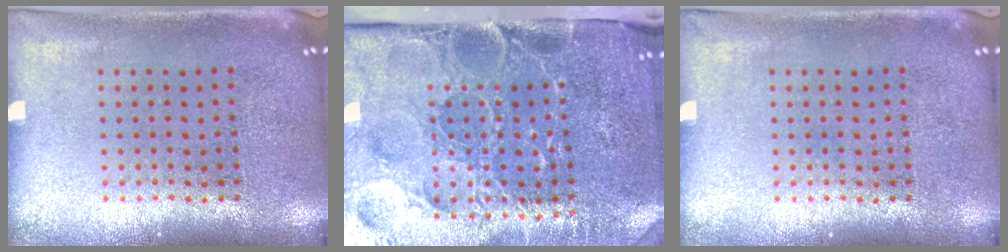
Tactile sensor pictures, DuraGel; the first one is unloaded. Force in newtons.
{"total": 5.1, "press": 4.3, "slide": 2.8}
{"total": 0.0}